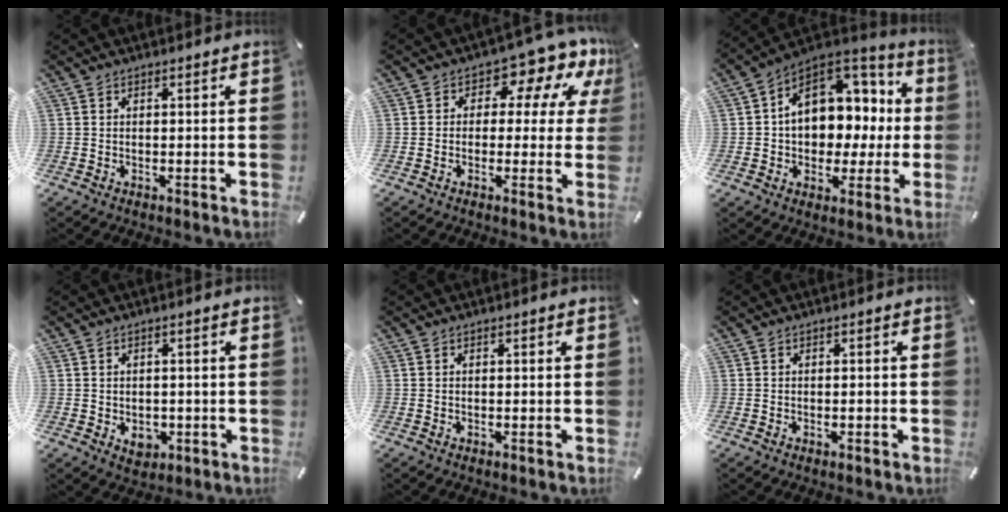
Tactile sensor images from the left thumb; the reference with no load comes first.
{"total": 10.2, "force": [5.4, 5.9, 6.4], "torque": [-0.087, -0.042, 0.094]}
{"total": 13.6, "force": [2.5, 10.8, 7.8], "torque": [-0.106, -0.019, 0.054]}
{"total": 3.9, "force": [-1.0, 3.2, 1.9], "torque": [-0.013, 0.000, -0.016]}
{"total": 0.0}
{"total": 0.8, "force": [-0.3, 0.3, 0.6], "torque": [-0.013, -0.003, -0.006]}